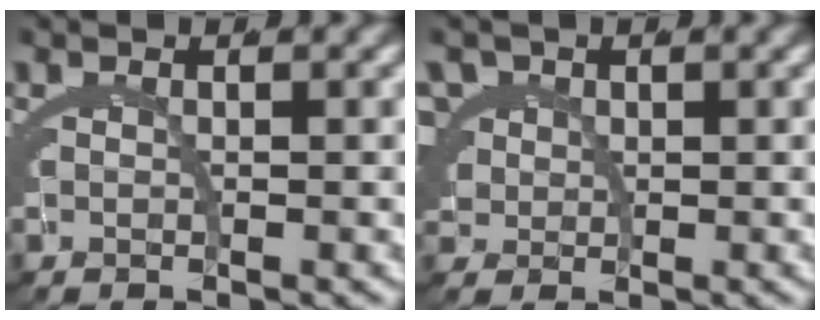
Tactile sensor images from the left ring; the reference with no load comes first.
{"total": 5.9, "force": [0.8, 5.4, 2.3], "torque": [-0.057, -0.012, 0.015]}